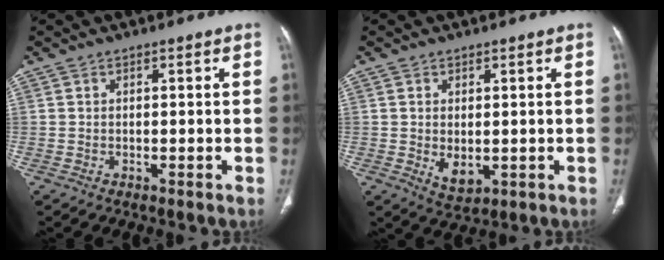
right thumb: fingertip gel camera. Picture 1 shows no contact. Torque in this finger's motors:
{"motor_torque": [-0.29, 0.38, 0.17, 0.45, 0.13]}